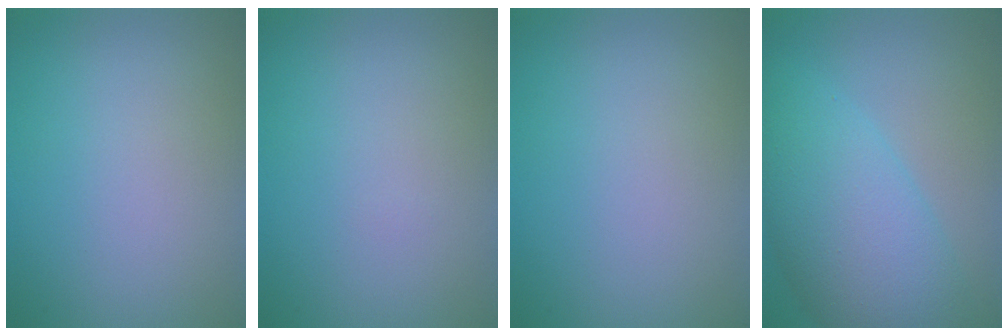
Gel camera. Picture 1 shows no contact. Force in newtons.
{"total": 0.0}
{"total": 0.0}
{"total": 9.1, "press": 9.1, "slide": 0.3}